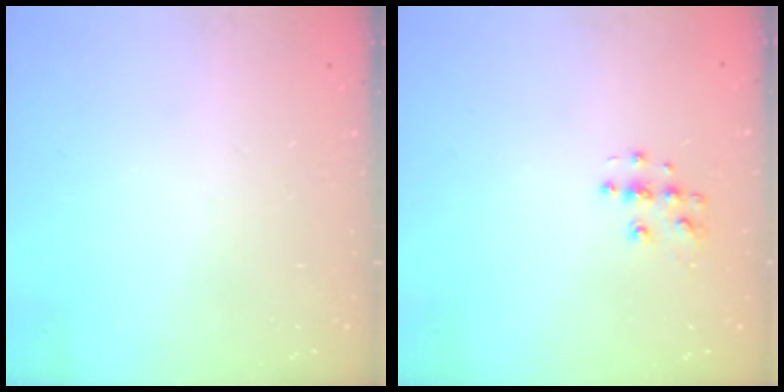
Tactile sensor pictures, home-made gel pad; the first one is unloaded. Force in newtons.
{"total": 5.9, "press": 5.9, "slide": 0.1}